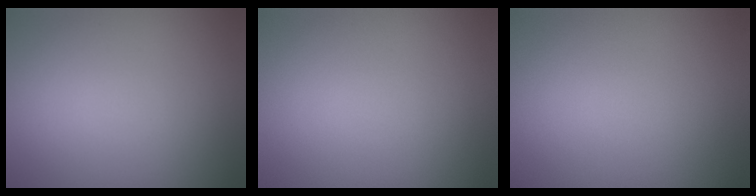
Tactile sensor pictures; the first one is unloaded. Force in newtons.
{"total": 0.0}
{"total": 0.0}